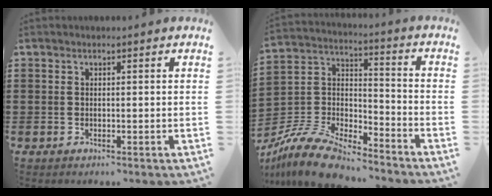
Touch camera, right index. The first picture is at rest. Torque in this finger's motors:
{"motor_torque": [-0.98, 1.16, 0.38, 0.04]}